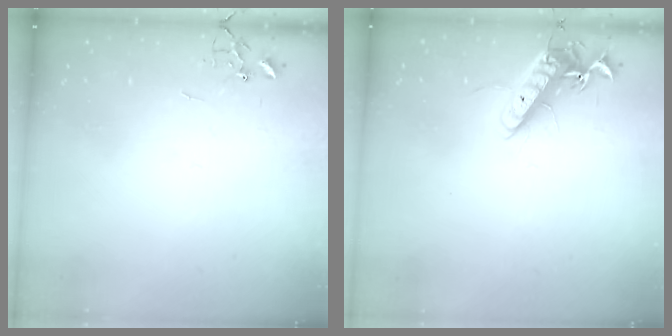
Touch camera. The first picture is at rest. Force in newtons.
{"total": 13.6, "press": 13.5, "slide": 1.3}